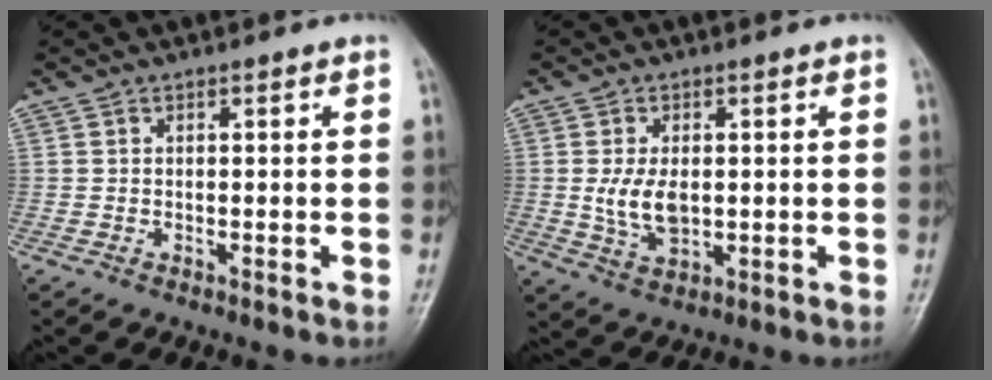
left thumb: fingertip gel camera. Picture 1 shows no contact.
{"total": 6.7, "force": [0.2, 3.9, 5.4], "torque": [-0.101, -0.009, 0.010]}